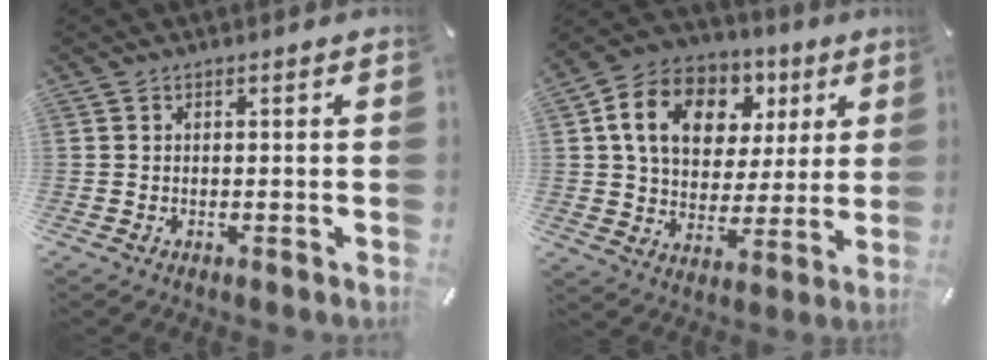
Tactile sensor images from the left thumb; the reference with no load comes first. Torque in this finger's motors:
{"motor_torque": [2.67, 2.33, 1.42, -1.35, 0.26]}